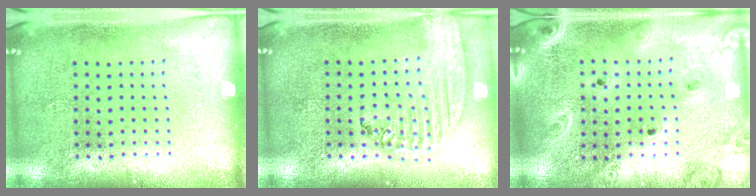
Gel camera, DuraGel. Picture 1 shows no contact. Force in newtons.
{"total": 2.2, "press": 1.9, "slide": 1.1}
{"total": 2.3, "press": 2.1, "slide": 0.9}